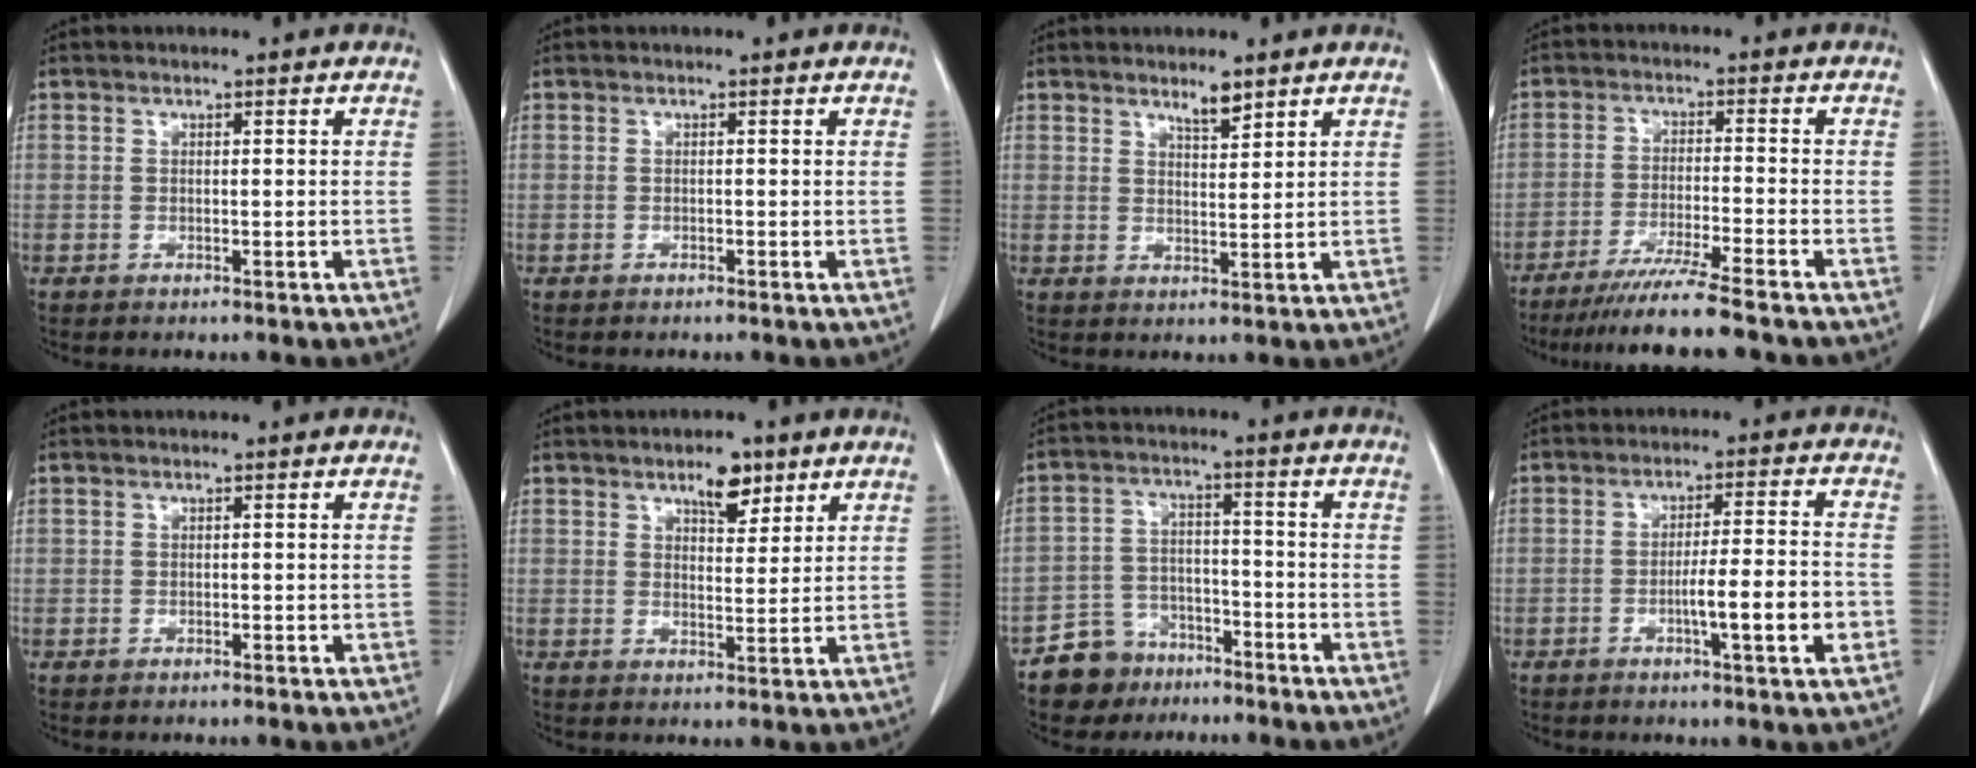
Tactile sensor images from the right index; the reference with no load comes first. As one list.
[{"total": 0.0}, {"total": 2.9, "force": [2.4, 0.5, 1.6], "torque": [-0.031, -0.005, 0.043]}, {"total": 8.8, "force": [-7.3, -1.5, 4.7], "torque": [-0.068, -0.030, -0.121]}, {"total": 0.5, "force": [0.1, 0.4, 0.3], "torque": [-0.003, 0.003, 0.004]}, {"total": 4.9, "force": [3.2, 2.0, 3.0], "torque": [-0.047, 0.000, 0.052]}, {"total": 6.7, "force": [-5.0, 4.5, 0.3], "torque": [0.000, 0.010, -0.090]}, {"total": 8.3, "force": [-2.6, 0.2, 7.9], "torque": [-0.118, 0.001, -0.041]}]